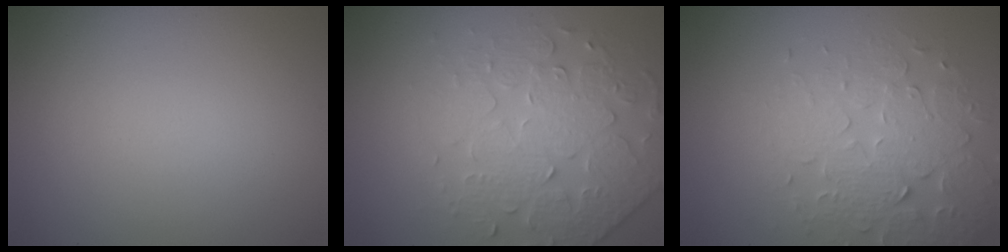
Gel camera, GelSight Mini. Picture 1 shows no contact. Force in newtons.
{"total": 4.3, "press": 4.0, "slide": 1.8}
{"total": 4.0, "press": 3.7, "slide": 1.4}